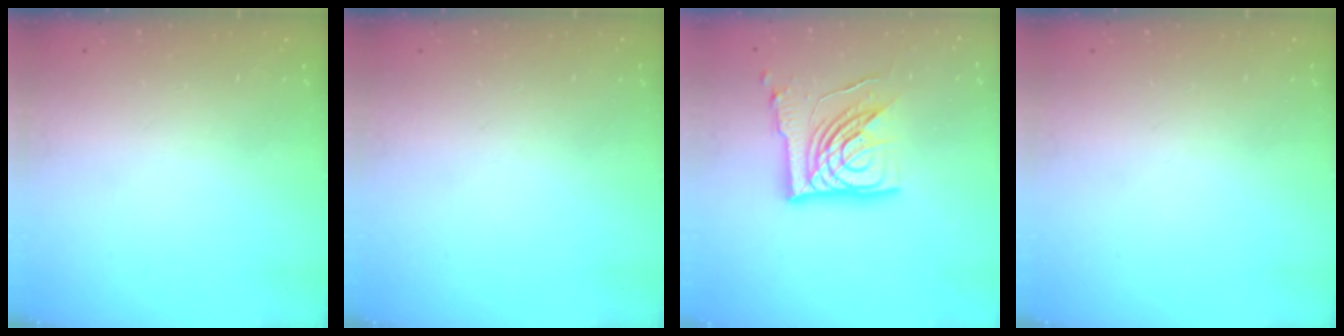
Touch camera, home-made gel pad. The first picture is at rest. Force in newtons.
{"total": 0.0}
{"total": 15.7, "press": 15.6, "slide": 1.8}
{"total": 0.0}